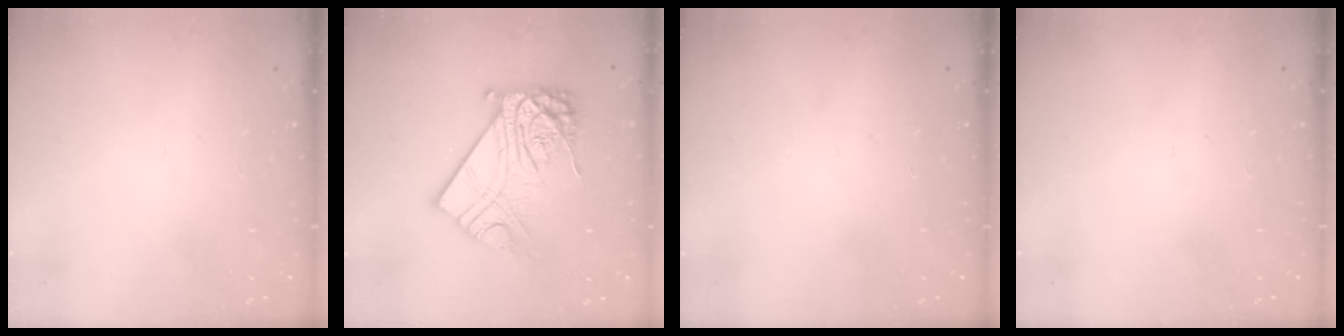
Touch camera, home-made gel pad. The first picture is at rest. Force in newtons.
{"total": 15.8, "press": 15.7, "slide": 1.3}
{"total": 0.0}
{"total": 0.0}